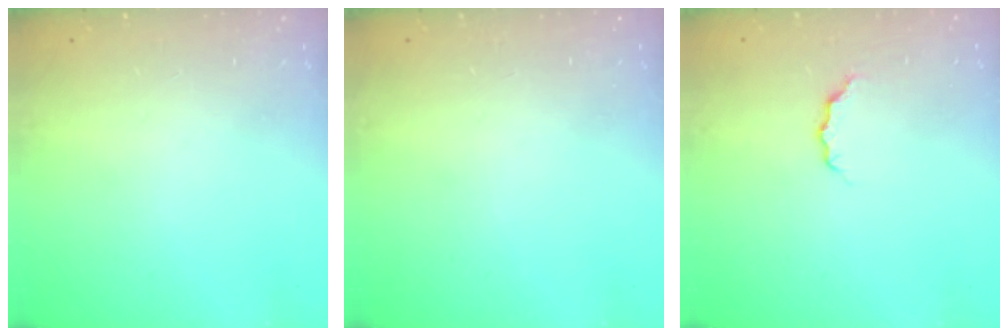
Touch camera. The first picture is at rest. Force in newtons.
{"total": 0.0}
{"total": 3.8, "press": 3.8, "slide": 0.5}